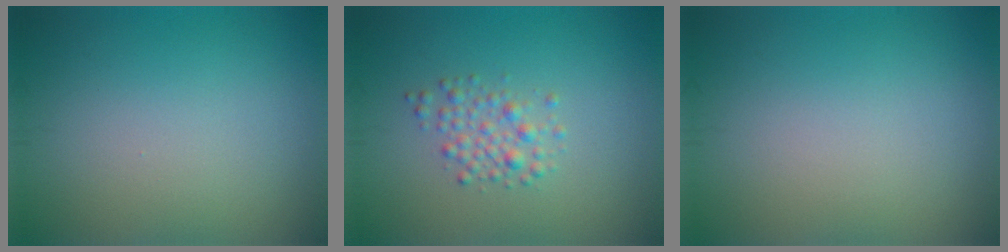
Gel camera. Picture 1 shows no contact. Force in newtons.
{"total": 2.1, "press": 2.1, "slide": 0.0}
{"total": 0.0}